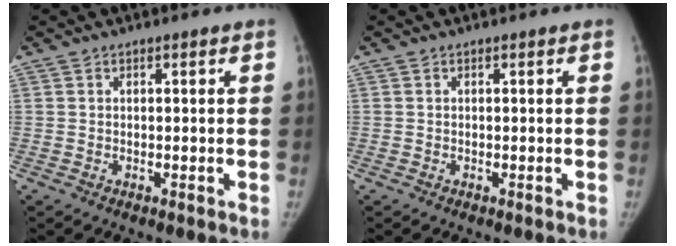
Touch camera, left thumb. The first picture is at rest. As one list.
[{"total": 0.0}]